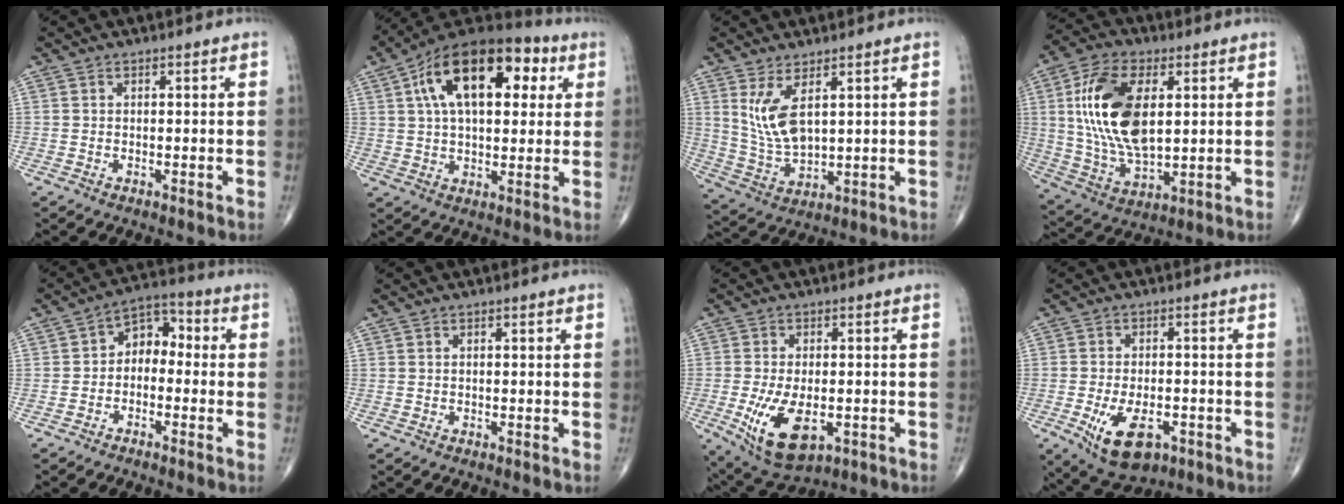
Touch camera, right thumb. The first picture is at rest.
{"total": 20.7, "force": [6.5, 11.0, 16.3], "torque": [-0.240, 0.017, 0.095]}
{"total": 8.5, "force": [3.2, 3.5, 7.0], "torque": [-0.141, -0.028, 0.079]}
{"total": 18.0, "force": [3.5, 9.3, 15.0], "torque": [-0.288, -0.013, 0.068]}
{"total": 6.4, "force": [-1.0, 4.7, 4.2], "torque": [-0.038, 0.035, -0.037]}
{"total": 0.0}
{"total": 11.5, "force": [-3.2, 6.0, 9.3], "torque": [-0.165, -0.009, -0.040]}
{"total": 10.1, "force": [-4.1, 5.3, 7.5], "torque": [-0.122, 0.005, -0.055]}